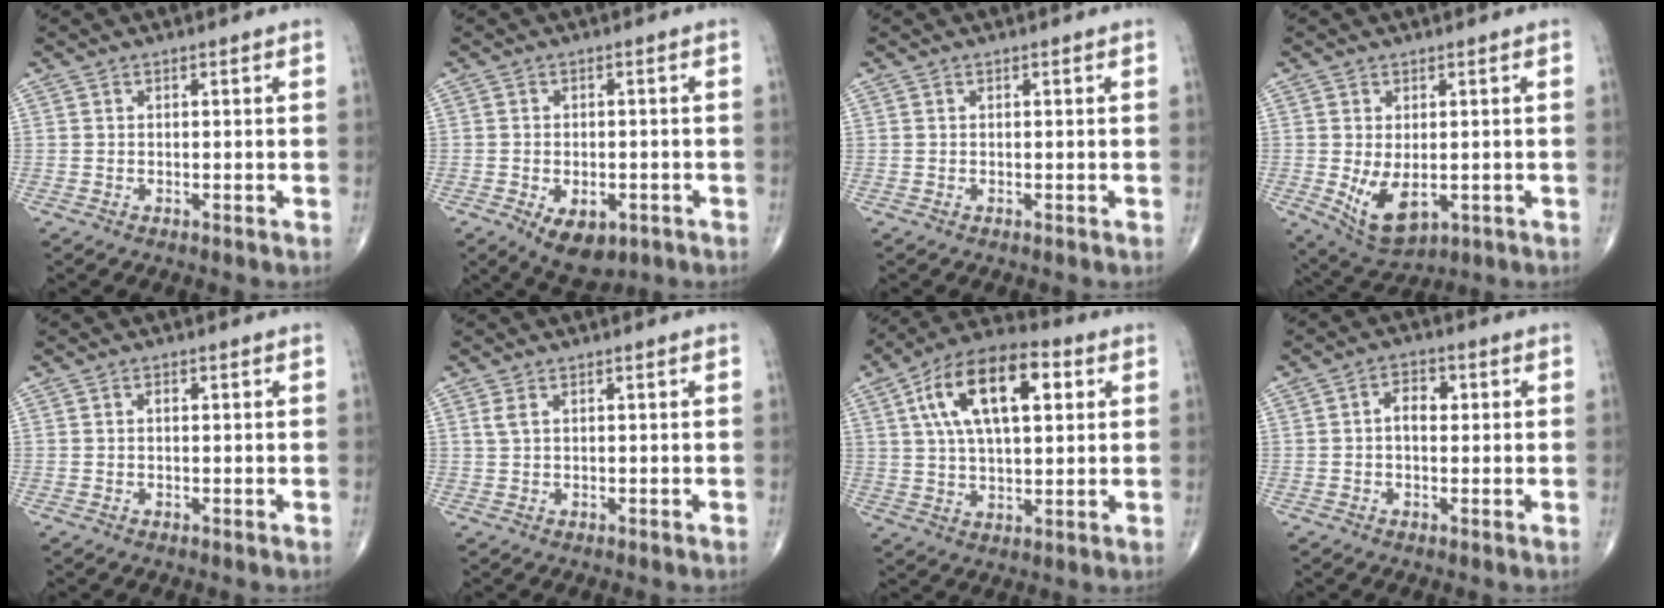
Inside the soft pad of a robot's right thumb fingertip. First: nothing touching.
{"total": 7.5, "force": [-3.3, 4.4, 5.1], "torque": [-0.068, 0.006, -0.037]}
{"total": 0.0}
{"total": 7.8, "force": [-1.2, 4.5, 6.3], "torque": [-0.104, -0.014, 0.000]}
{"total": 0.8, "force": [0.2, 0.5, 0.6], "torque": [-0.010, 0.002, 0.002]}
{"total": 1.3, "force": [0.6, 0.5, 1.1], "torque": [-0.028, 0.008, 0.016]}
{"total": 17.8, "force": [5.4, 8.5, 14.7], "torque": [-0.241, 0.012, 0.086]}
{"total": 4.0, "force": [0.3, 2.6, 3.0], "torque": [-0.039, 0.012, 0.000]}